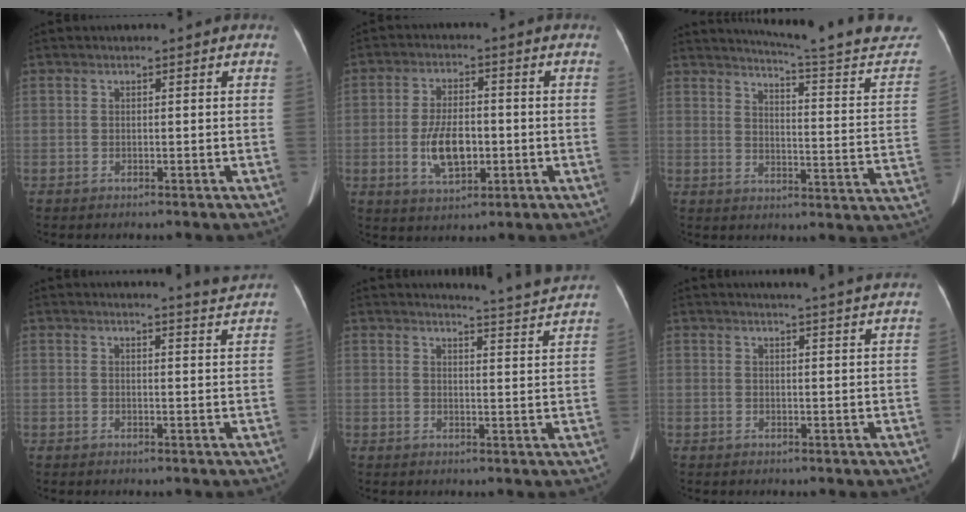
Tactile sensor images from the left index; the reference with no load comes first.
{"total": 7.5, "force": [-1.6, 3.5, 6.4], "torque": [-0.132, 0.003, -0.021]}
{"total": 22.6, "force": [21.5, 0.3, 7.2], "torque": [-0.096, -0.106, 0.249]}
{"total": 3.8, "force": [3.6, -1.1, 0.3], "torque": [-0.017, -0.018, 0.035]}
{"total": 7.7, "force": [7.5, -1.6, 0.7], "torque": [-0.033, -0.034, 0.087]}
{"total": 10.6, "force": [9.7, -0.7, 4.2], "torque": [-0.055, -0.007, 0.098]}